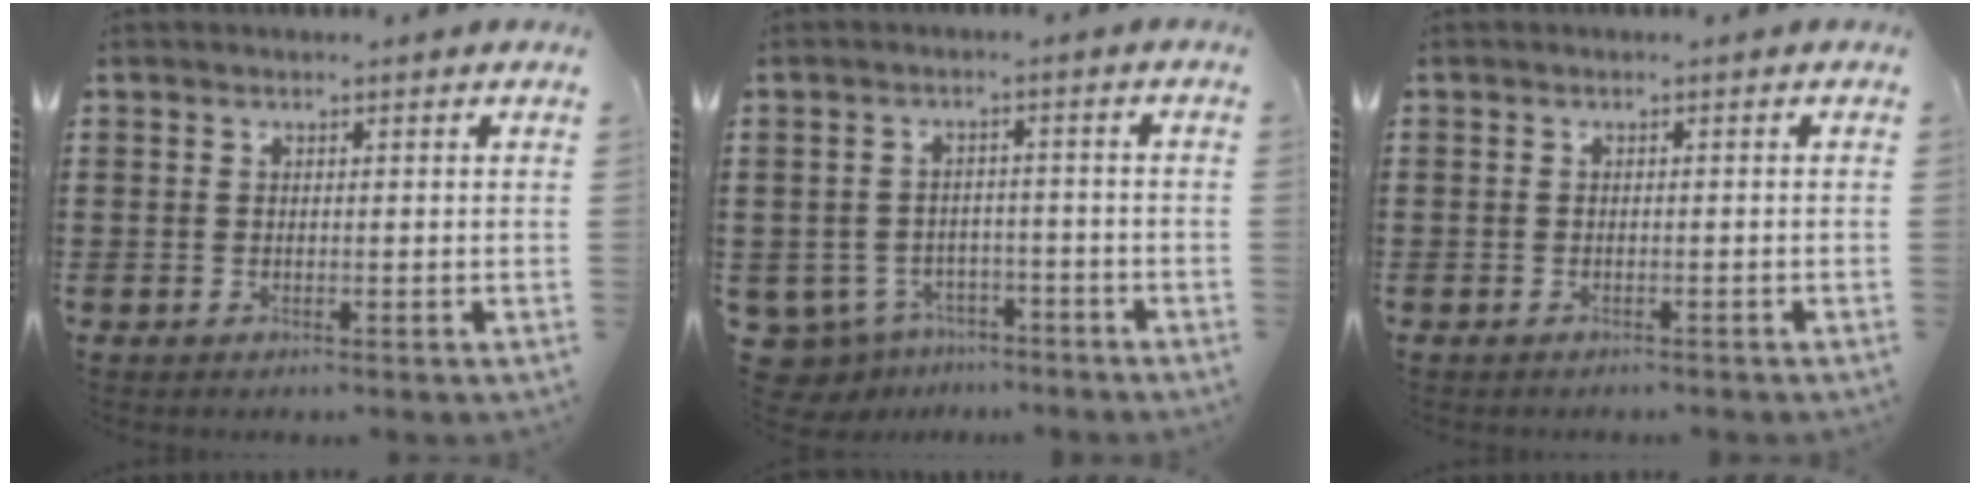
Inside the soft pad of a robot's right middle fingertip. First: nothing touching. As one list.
[{"total": 4.3, "force": [-3.8, 1.9, 0.8], "torque": [-0.044, -0.003, -0.082]}, {"total": 0.6, "force": [-0.6, 0.1, -0.1], "torque": [0.000, 0.000, -0.014]}]